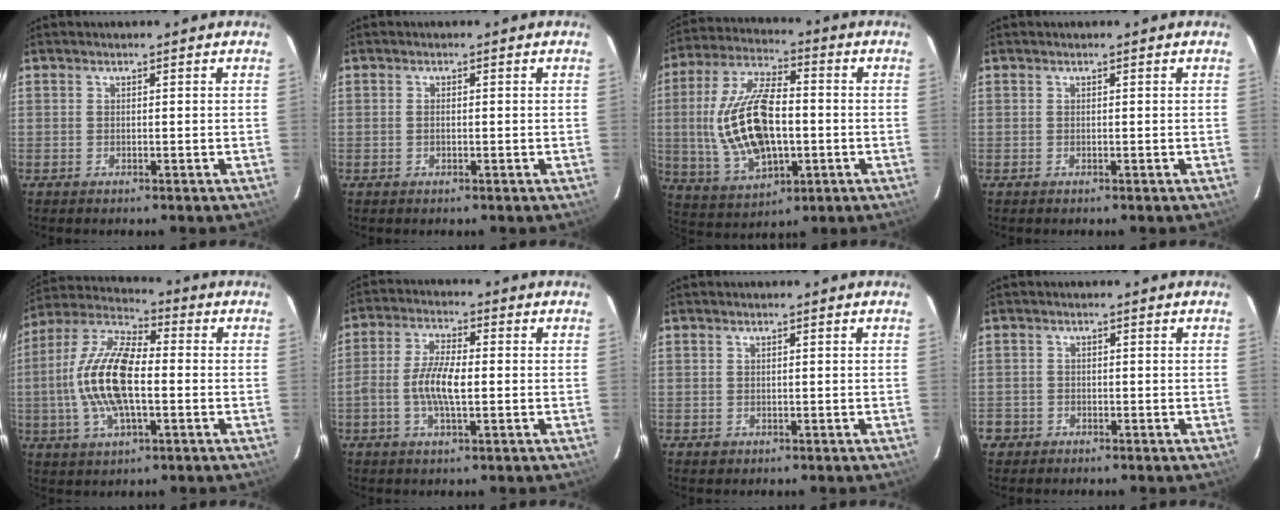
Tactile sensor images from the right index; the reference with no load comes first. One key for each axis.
{"total": 0.9, "fx": -0.1, "fy": 0.5, "fz": 0.7, "tx": -0.014, "ty": 0.001, "tz": -0.003}
{"total": 18.5, "fx": -1.1, "fy": 9.2, "fz": 16.0, "tx": -0.333, "ty": 0.004, "tz": -0.006}
{"total": 0.0}
{"total": 16.3, "fx": -1.6, "fy": 6.8, "fz": 14.8, "tx": -0.300, "ty": 0.008, "tz": -0.039}
{"total": 7.2, "fx": -1.1, "fy": 2.3, "fz": 6.8, "tx": -0.138, "ty": 0.007, "tz": -0.025}
{"total": 1.0, "fx": 0.0, "fy": 1.0, "fz": 0.1, "tx": 0.003, "ty": 0.001, "tz": 0.002}
{"total": 2.6, "fx": -1.2, "fy": 2.3, "fz": 0.3, "tx": -0.011, "ty": 0.005, "tz": -0.021}